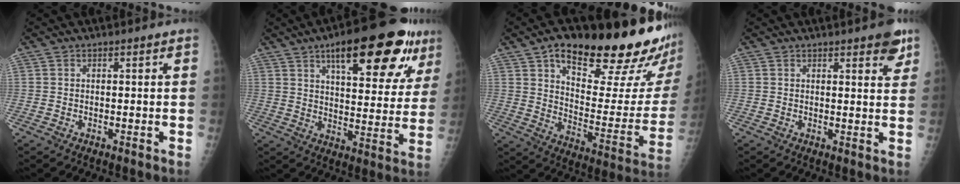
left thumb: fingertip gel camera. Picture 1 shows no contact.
{"total": 23.0, "force": [12.4, 7.9, 17.8], "torque": [-0.216, -0.023, 0.177]}
{"total": 29.4, "force": [18.5, 9.3, 20.9], "torque": [-0.262, -0.061, 0.270]}
{"total": 4.9, "force": [3.0, 1.6, 3.5], "torque": [-0.028, -0.014, 0.032]}